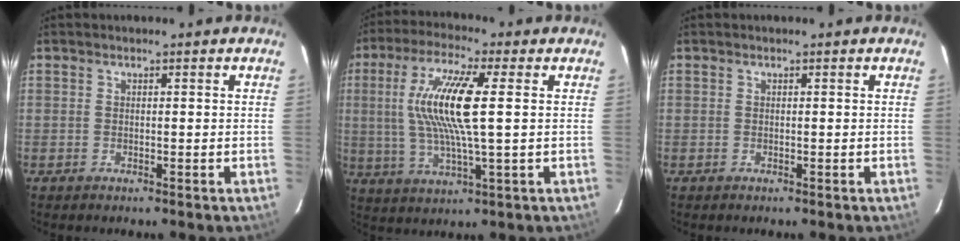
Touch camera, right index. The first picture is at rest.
{"total": 13.7, "force": [2.0, 1.6, 13.4], "torque": [-0.262, 0.003, 0.039]}
{"total": 0.0}